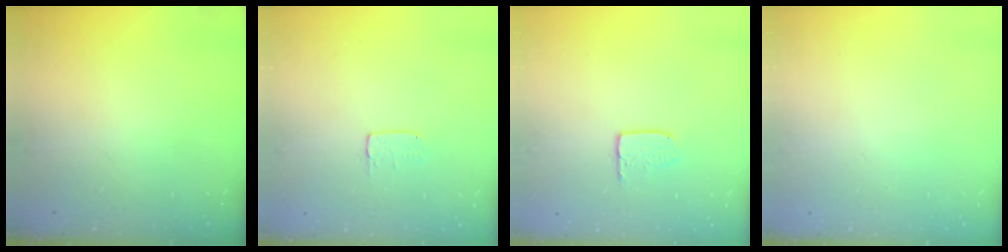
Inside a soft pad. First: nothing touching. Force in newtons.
{"total": 3.7, "press": 3.6, "slide": 0.2}
{"total": 5.8, "press": 5.8, "slide": 0.4}
{"total": 0.8, "press": 0.4, "slide": 0.7}